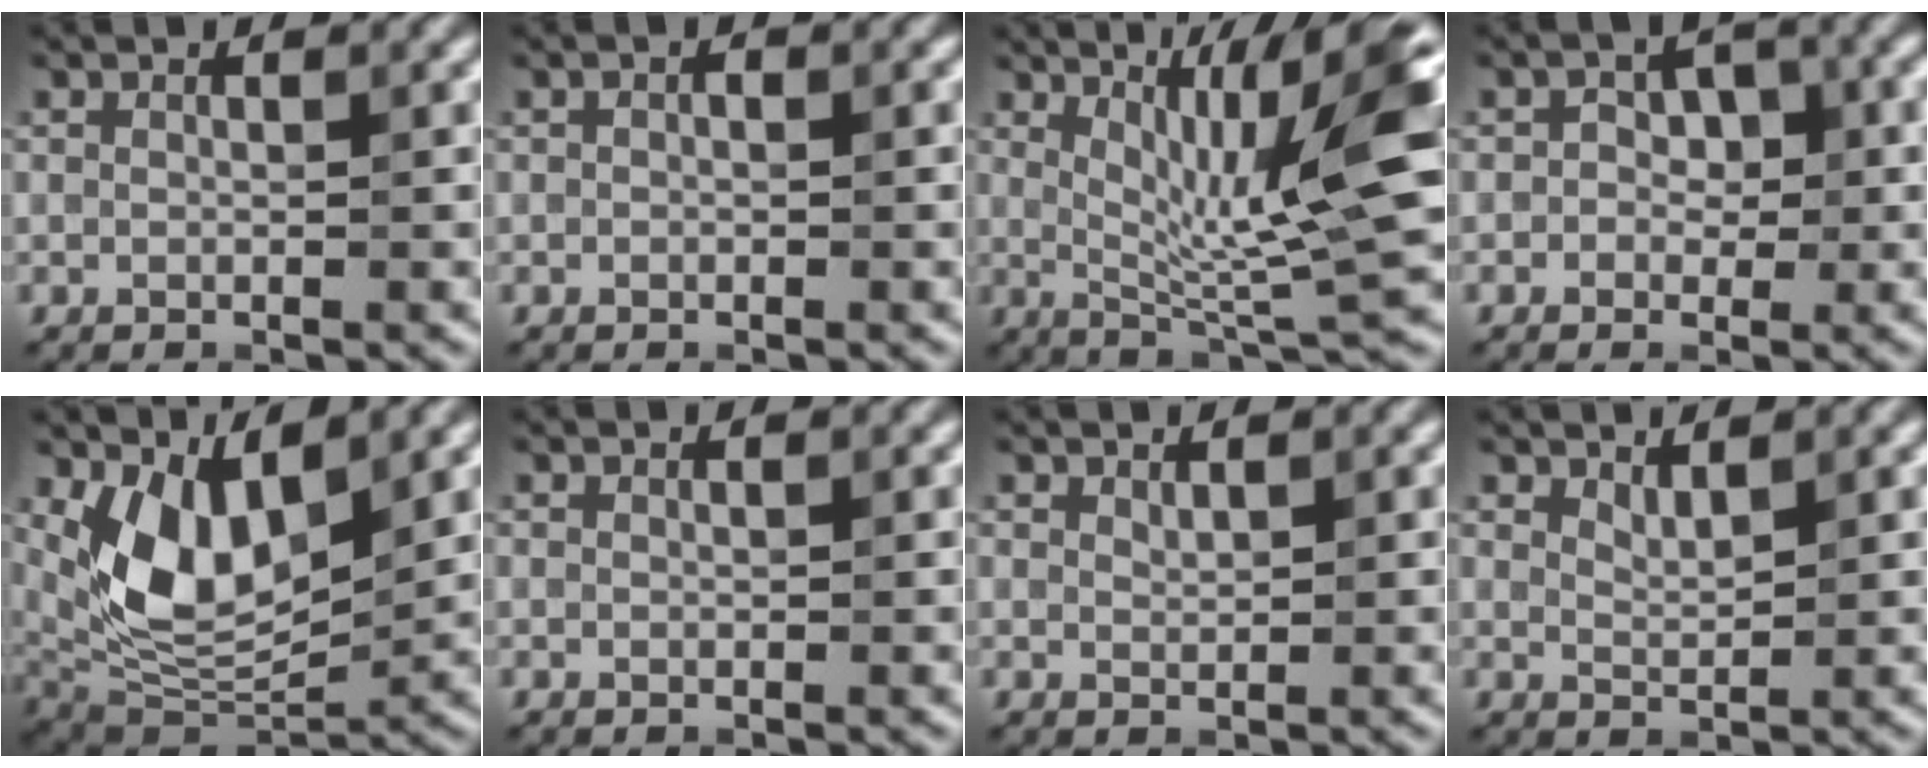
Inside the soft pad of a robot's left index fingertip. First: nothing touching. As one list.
[{"total": 0.7, "force": [0.0, 0.5, 0.5], "torque": [-0.006, 0.001, 0.000]}, {"total": 10.8, "force": [2.8, 1.9, 10.3], "torque": [-0.152, -0.002, 0.053]}, {"total": 2.2, "force": [-0.2, 1.8, 1.2], "torque": [0.003, 0.004, -0.012]}, {"total": 7.4, "force": [2.4, 4.0, 5.8], "torque": [-0.113, -0.025, 0.051]}, {"total": 0.0}, {"total": 0.7, "force": [0.6, 0.2, 0.2], "torque": [-0.006, -0.002, 0.015]}, {"total": 1.4, "force": [1.1, 0.3, 0.7], "torque": [-0.017, -0.004, 0.024]}]